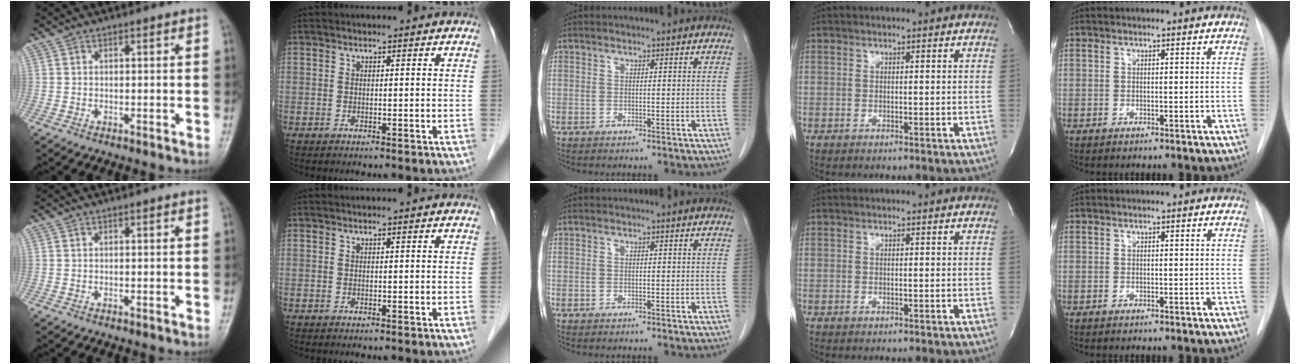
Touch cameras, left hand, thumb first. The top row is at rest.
{}